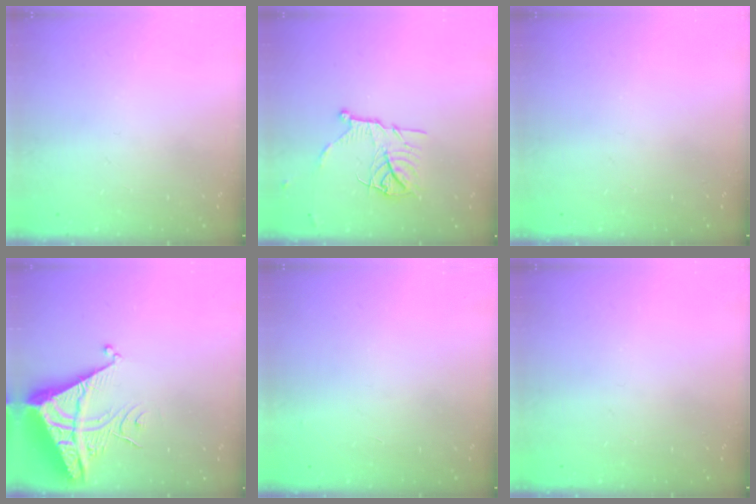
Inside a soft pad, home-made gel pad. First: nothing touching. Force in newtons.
{"total": 12.8, "press": 12.8, "slide": 1.1}
{"total": 0.0}
{"total": 8.3, "press": 8.2, "slide": 1.0}
{"total": 2.9, "press": 2.9, "slide": 0.1}
{"total": 0.0}